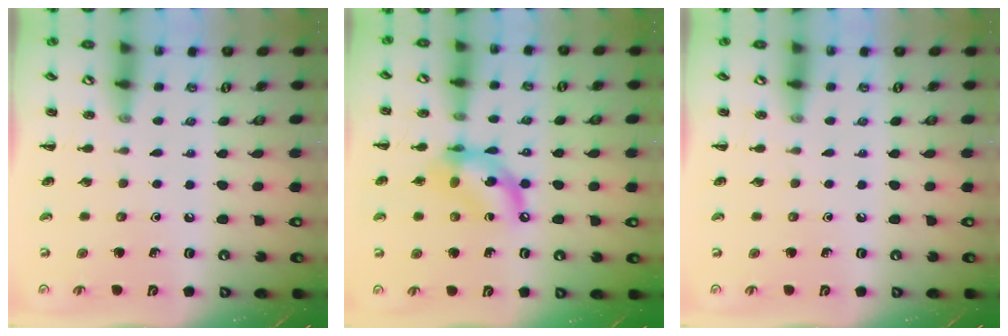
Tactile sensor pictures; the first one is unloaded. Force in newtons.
{"total": 13.2, "press": 12.8, "slide": 3.3}
{"total": 0.0}